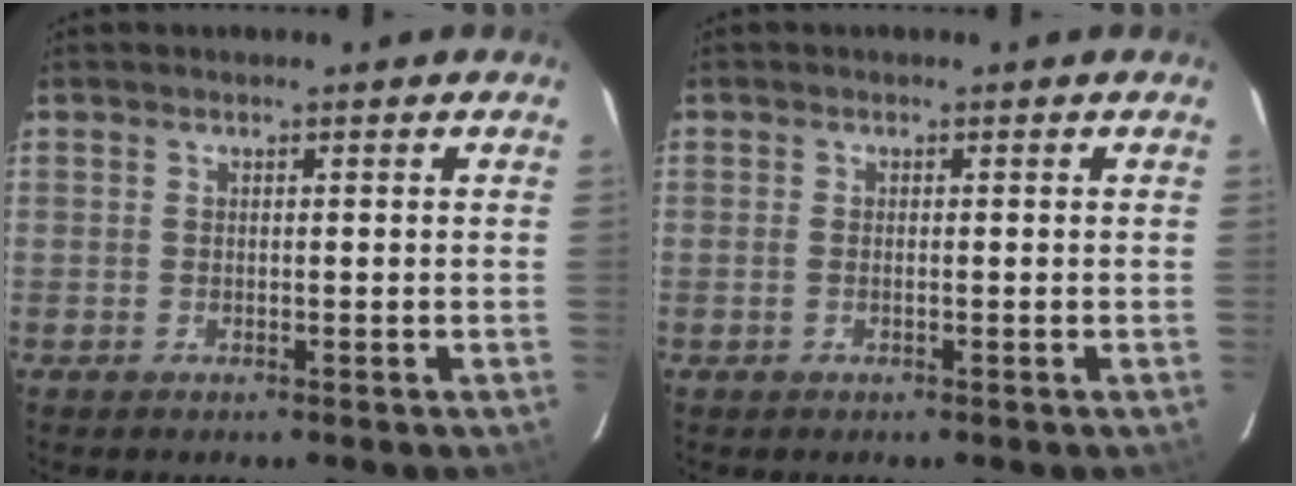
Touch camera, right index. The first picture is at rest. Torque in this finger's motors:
{"motor_torque": [0.10, 0.15, -0.05, -0.01]}